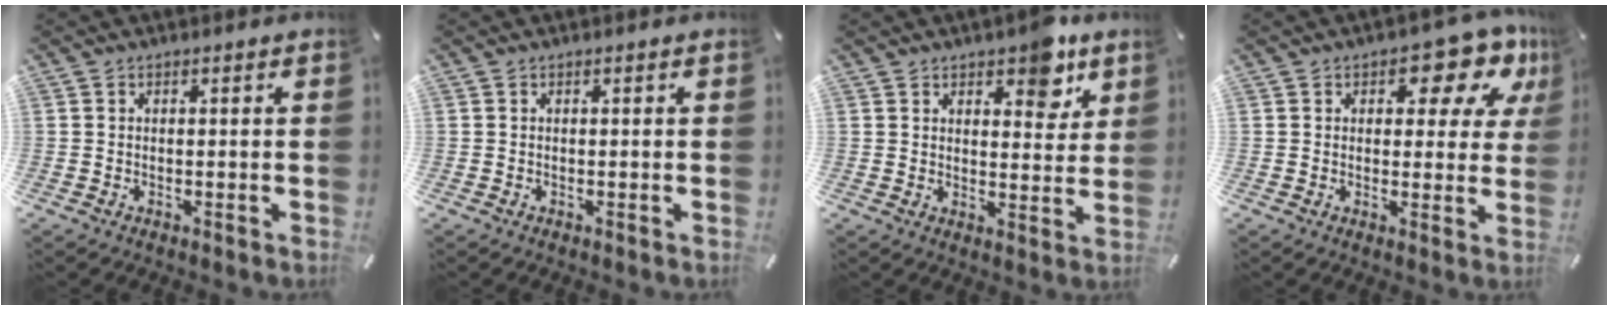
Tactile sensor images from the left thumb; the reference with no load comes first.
{"total": 0.0}
{"total": 8.7, "force": [6.1, 4.5, 4.4], "torque": [-0.032, -0.039, 0.099]}
{"total": 11.3, "force": [6.1, 5.9, 7.4], "torque": [-0.087, -0.033, 0.101]}